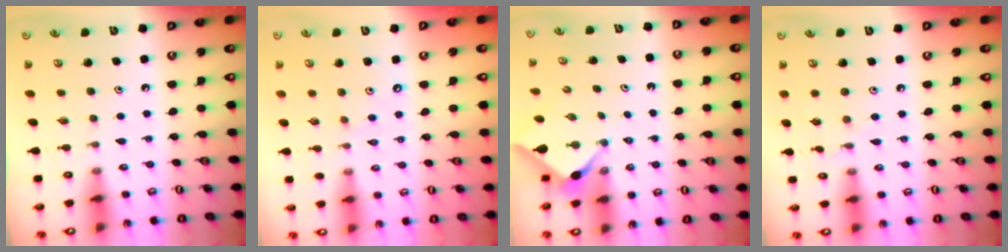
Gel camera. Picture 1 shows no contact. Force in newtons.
{"total": 2.5, "press": 2.5, "slide": 0.5}
{"total": 3.1, "press": 3.1, "slide": 0.3}
{"total": 3.2, "press": 3.2, "slide": 0.4}